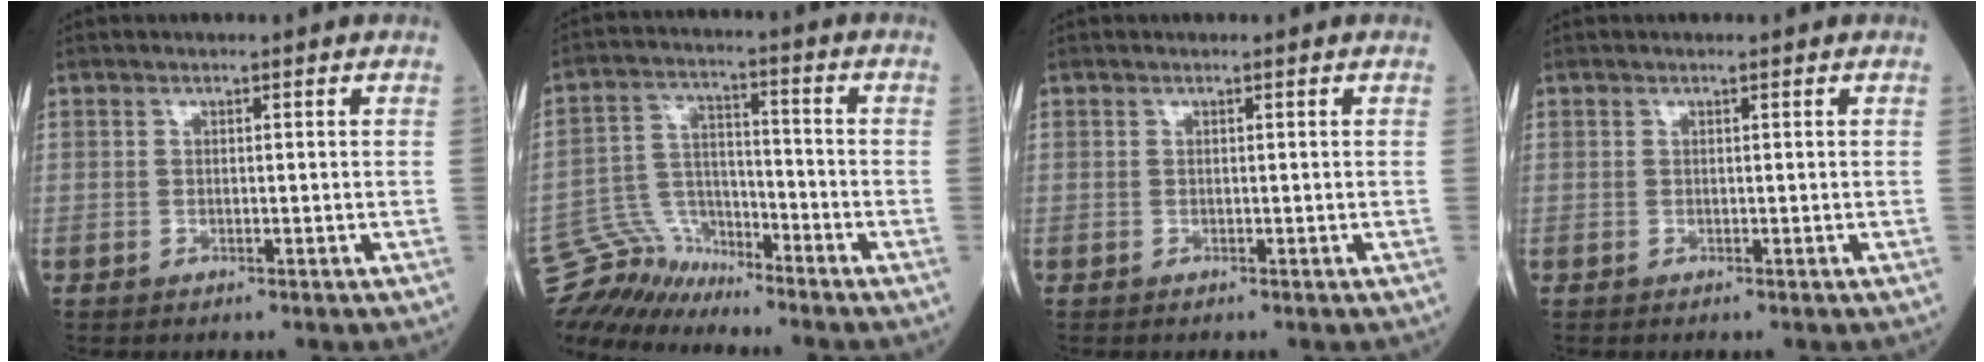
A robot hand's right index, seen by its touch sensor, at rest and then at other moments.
{"total": 7.9, "force": [-7.7, 1.3, -0.6], "torque": [0.002, 0.017, -0.151]}
{"total": 0.0}
{"total": 0.0}